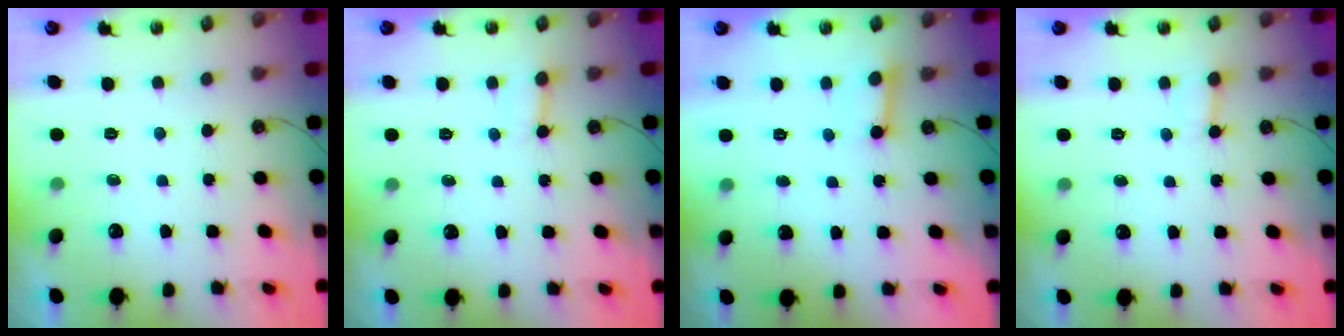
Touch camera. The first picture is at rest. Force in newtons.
{"total": 2.6, "press": 2.6, "slide": 0.1}
{"total": 4.1, "press": 4.1, "slide": 0.3}
{"total": 2.1, "press": 2.1, "slide": 0.1}